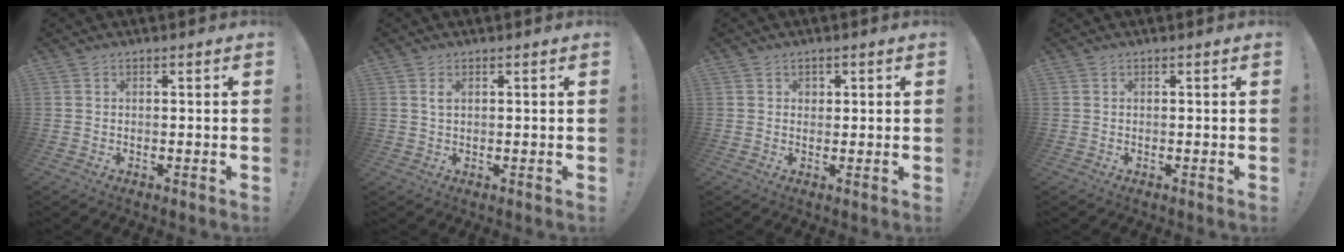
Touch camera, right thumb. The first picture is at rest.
{"total": 1.5, "force": [0.6, 0.5, 1.3], "torque": [-0.019, -0.002, 0.009]}
{"total": 1.6, "force": [0.7, 1.4, 0.4], "torque": [0.000, -0.003, 0.010]}
{"total": 0.0}